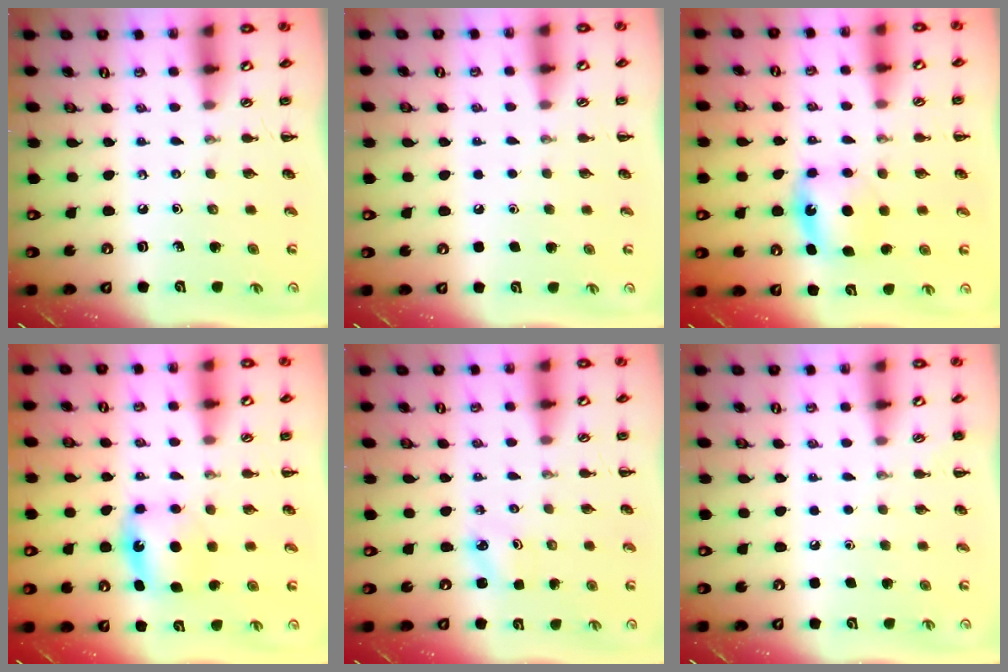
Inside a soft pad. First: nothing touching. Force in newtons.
{"total": 1.8, "press": 1.8, "slide": 0.1}
{"total": 5.7, "press": 5.6, "slide": 1.1}
{"total": 5.7, "press": 5.6, "slide": 1.1}
{"total": 1.9, "press": 1.8, "slide": 0.4}
{"total": 1.6, "press": 1.6, "slide": 0.1}